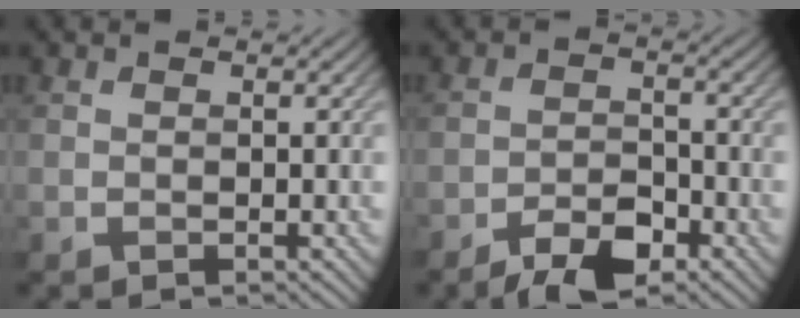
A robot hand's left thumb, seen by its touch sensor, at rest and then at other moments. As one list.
[{"total": 4.8, "force": [-3.5, 1.9, 2.7], "torque": [-0.043, 0.002, -0.065]}]